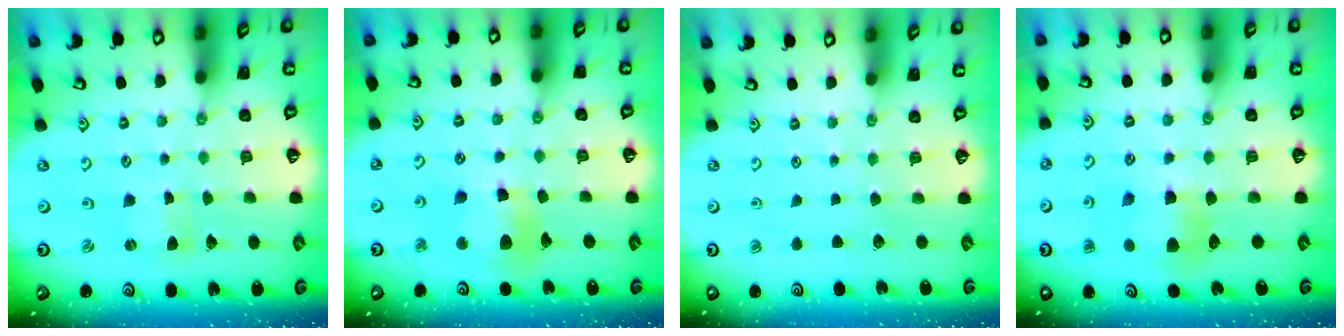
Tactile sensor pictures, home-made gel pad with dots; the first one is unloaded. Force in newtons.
{"total": 11.3, "press": 11.2, "slide": 1.6}
{"total": 0.0}
{"total": 7.0, "press": 7.0, "slide": 0.6}